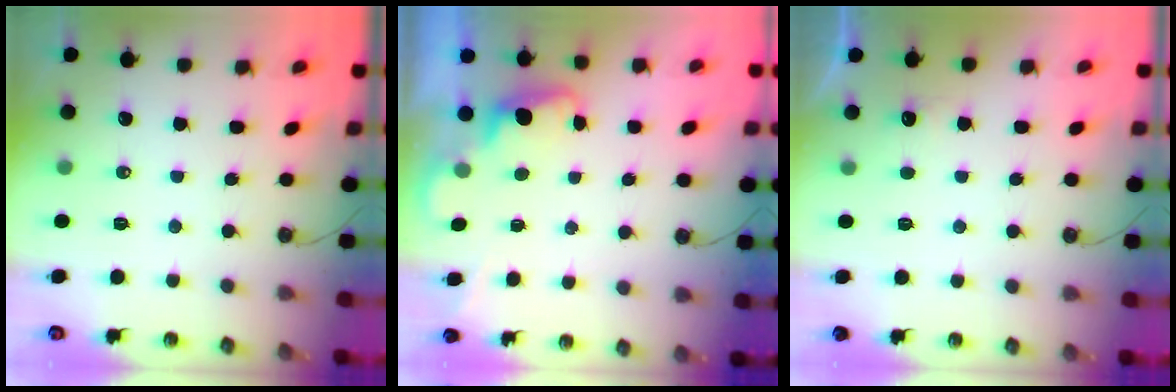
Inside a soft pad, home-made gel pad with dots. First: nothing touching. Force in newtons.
{"total": 2.0, "press": 1.8, "slide": 0.9}
{"total": 4.1, "press": 3.9, "slide": 1.1}